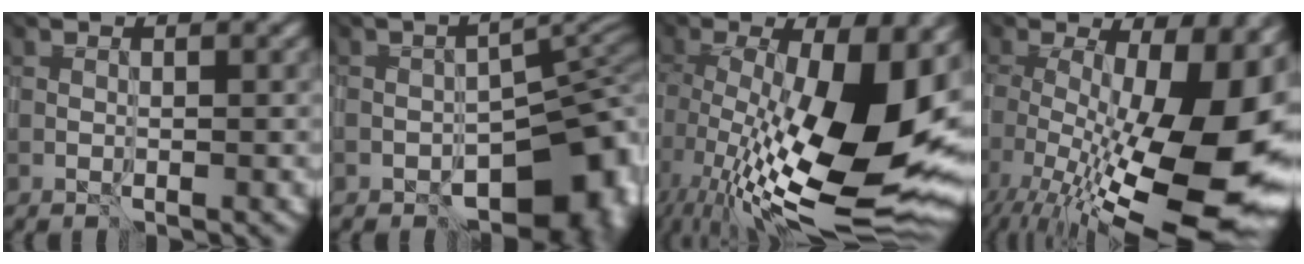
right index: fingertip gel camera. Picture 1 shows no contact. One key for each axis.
{"total": 9.5, "fx": -6.5, "fy": 4.6, "fz": 5.2, "tx": -0.050, "ty": -0.020, "tz": -0.077}
{"total": 16.4, "fx": -1.7, "fy": 7.2, "fz": 14.6, "tx": -0.230, "ty": -0.027, "tz": 0.005}
{"total": 16.5, "fx": -4.3, "fy": 7.2, "fz": 14.3, "tx": -0.209, "ty": -0.026, "tz": -0.031}